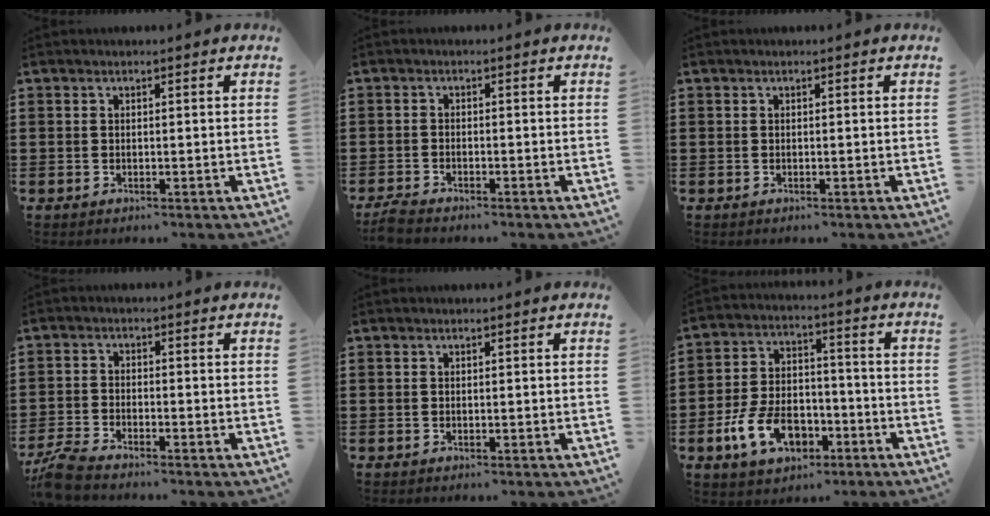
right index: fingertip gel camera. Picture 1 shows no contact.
{"total": 2.0, "force": [-2.0, 0.0, 0.3], "torque": [-0.013, -0.001, -0.042]}
{"total": 0.0}
{"total": 3.6, "force": [-3.5, -0.1, 0.9], "torque": [-0.044, -0.012, -0.076]}
{"total": 0.0}
{"total": 9.4, "force": [-4.3, 6.0, 5.9], "torque": [-0.125, 0.009, -0.081]}